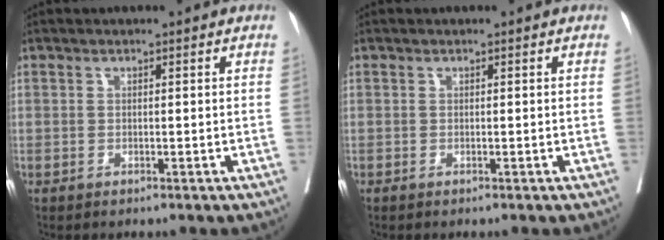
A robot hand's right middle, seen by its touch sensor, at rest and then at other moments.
{"total": 0.0}